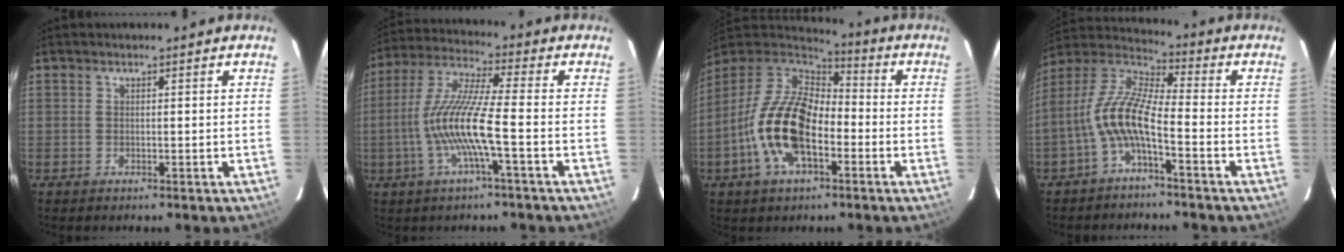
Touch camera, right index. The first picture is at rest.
{"total": 12.2, "force": [-3.4, 0.3, 11.7], "torque": [-0.240, 0.000, -0.069]}
{"total": 16.7, "force": [-5.0, 8.8, 13.3], "torque": [-0.275, -0.001, -0.098]}
{"total": 10.3, "force": [-3.9, 2.7, 9.1], "torque": [-0.202, 0.013, -0.079]}